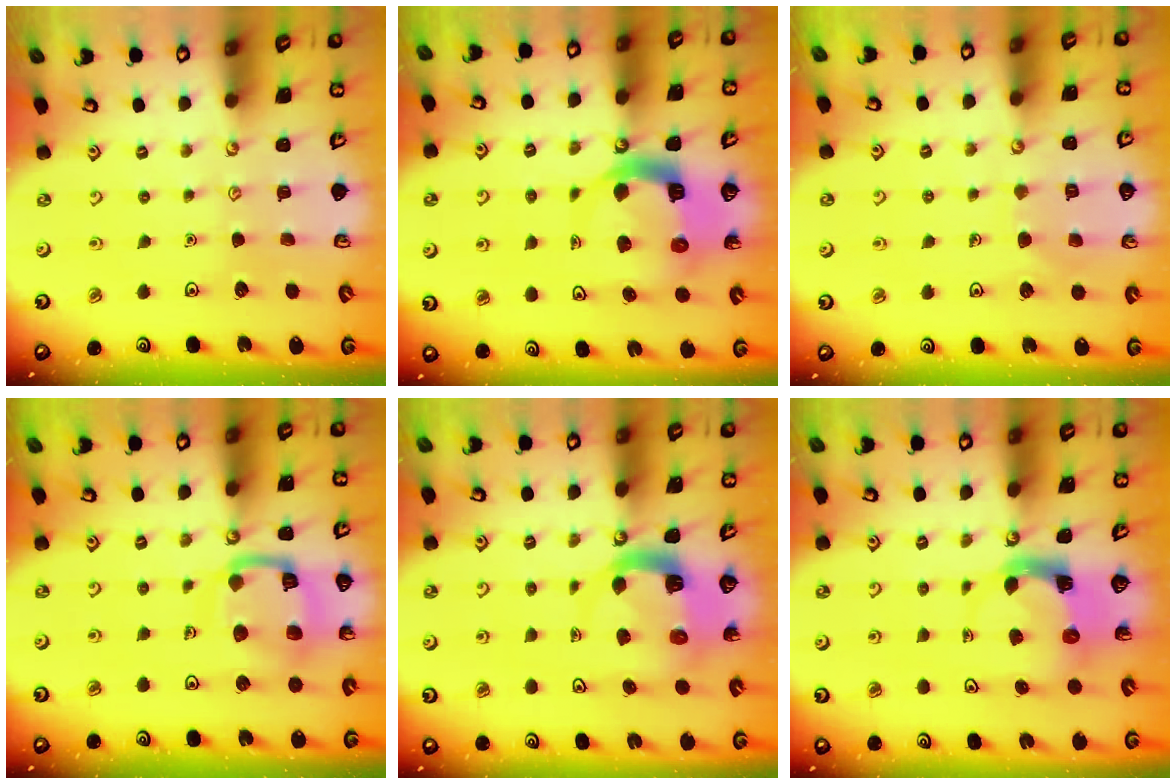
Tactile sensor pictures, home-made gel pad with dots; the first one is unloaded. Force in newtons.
{"total": 8.7, "press": 8.6, "slide": 1.2}
{"total": 6.6, "press": 6.6, "slide": 0.5}
{"total": 14.3, "press": 14.2, "slide": 1.5}
{"total": 5.8, "press": 5.7, "slide": 0.7}
{"total": 5.2, "press": 5.1, "slide": 1.1}